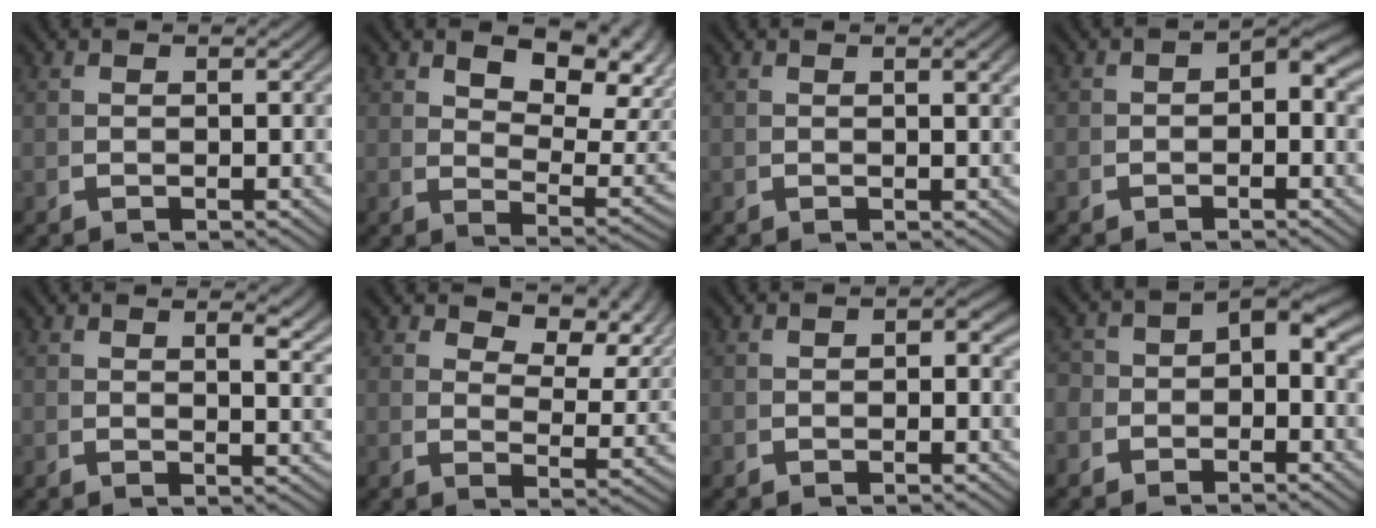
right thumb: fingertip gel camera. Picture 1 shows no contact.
{"total": 7.0, "force": [3.0, 3.2, 5.4], "torque": [-0.073, -0.008, 0.058]}
{"total": 1.0, "force": [0.3, 0.1, 1.0], "torque": [-0.013, 0.001, 0.006]}
{"total": 1.7, "force": [-0.5, 1.0, 1.2], "torque": [-0.014, -0.005, -0.009]}
{"total": 2.4, "force": [1.4, 0.6, 1.8], "torque": [-0.017, -0.001, 0.020]}
{"total": 5.9, "force": [3.8, 2.3, 3.8], "torque": [-0.041, 0.002, 0.061]}
{"total": 1.0, "force": [-0.1, 0.7, 0.7], "torque": [-0.005, -0.005, -0.006]}
{"total": 3.9, "force": [-0.8, 3.0, 2.4], "torque": [-0.030, -0.009, -0.013]}